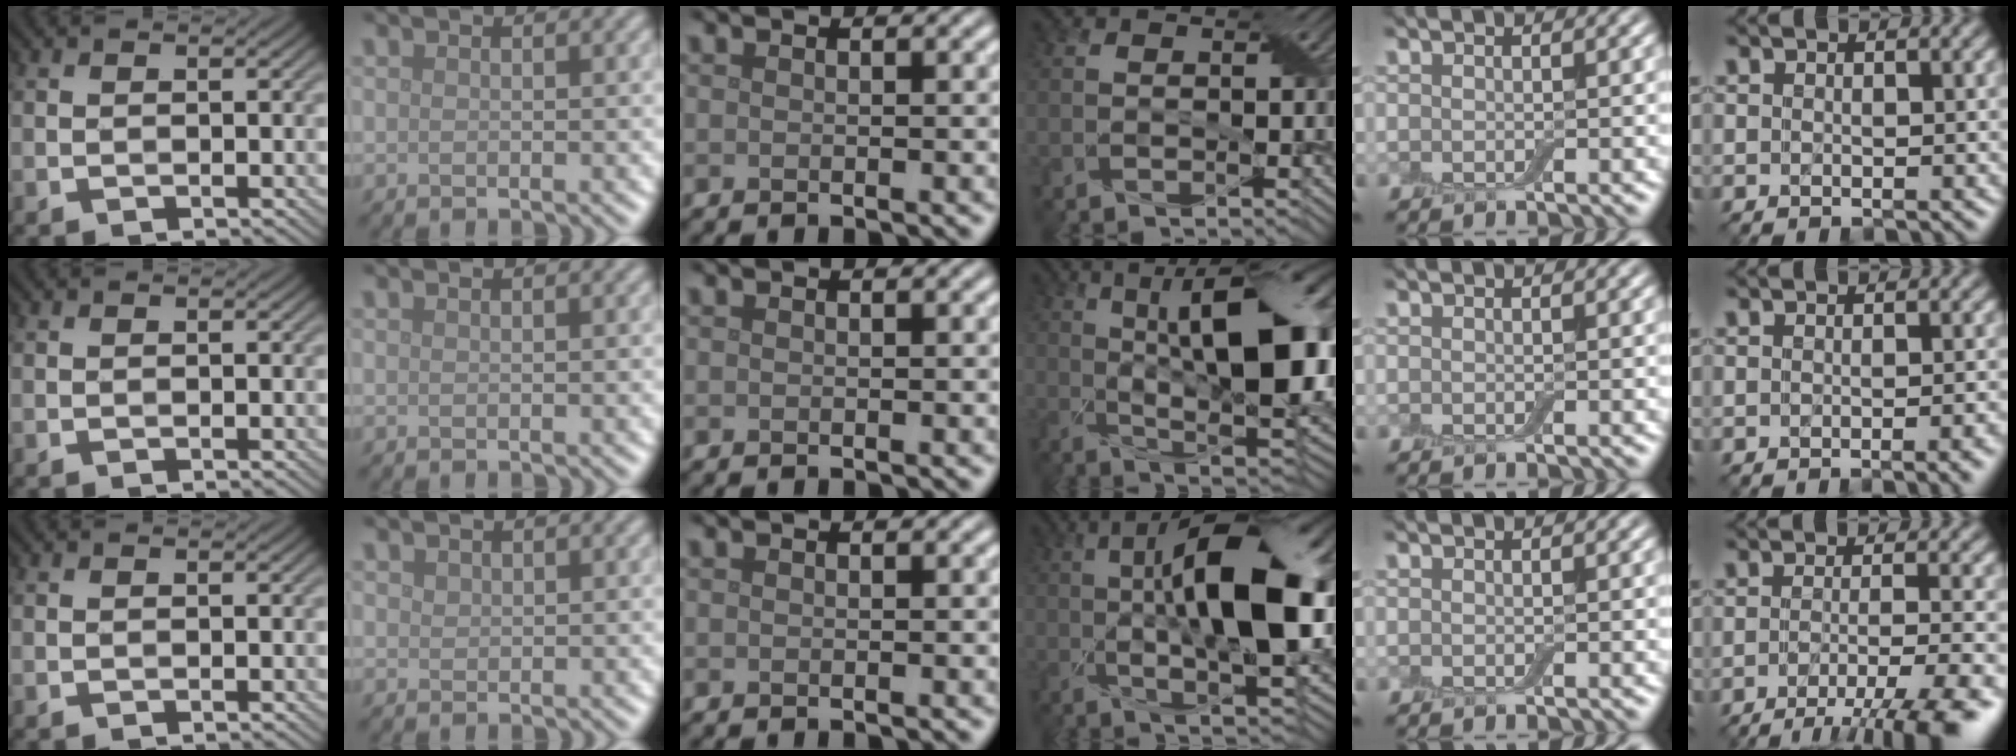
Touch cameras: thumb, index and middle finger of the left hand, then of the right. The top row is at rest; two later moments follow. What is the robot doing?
{"motion": "close", "object": "airpods case & airpods"}